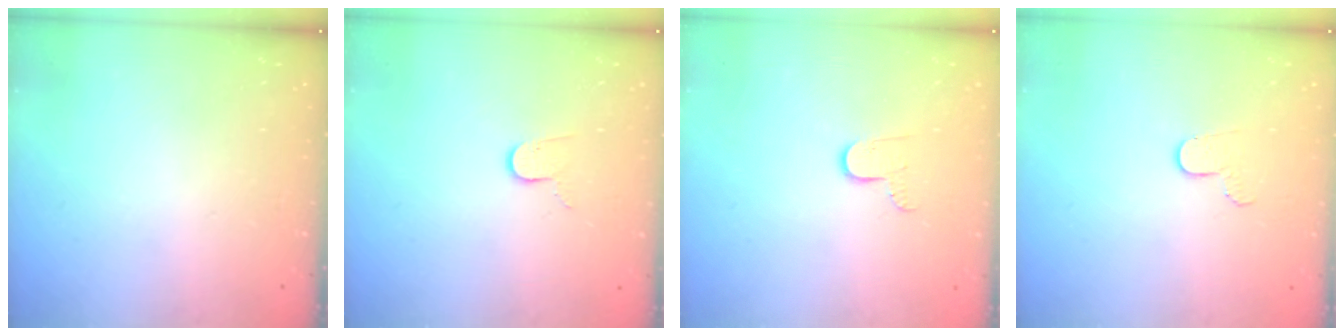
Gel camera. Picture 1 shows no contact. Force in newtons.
{"total": 6.0, "press": 6.0, "slide": 0.2}
{"total": 5.2, "press": 5.2, "slide": 0.4}
{"total": 4.5, "press": 4.5, "slide": 0.3}